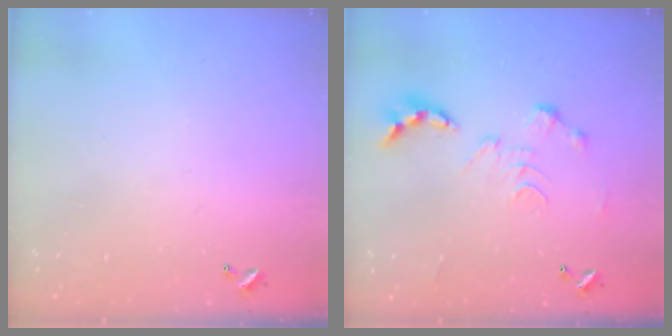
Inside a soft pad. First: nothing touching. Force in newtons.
{"total": 0.0}